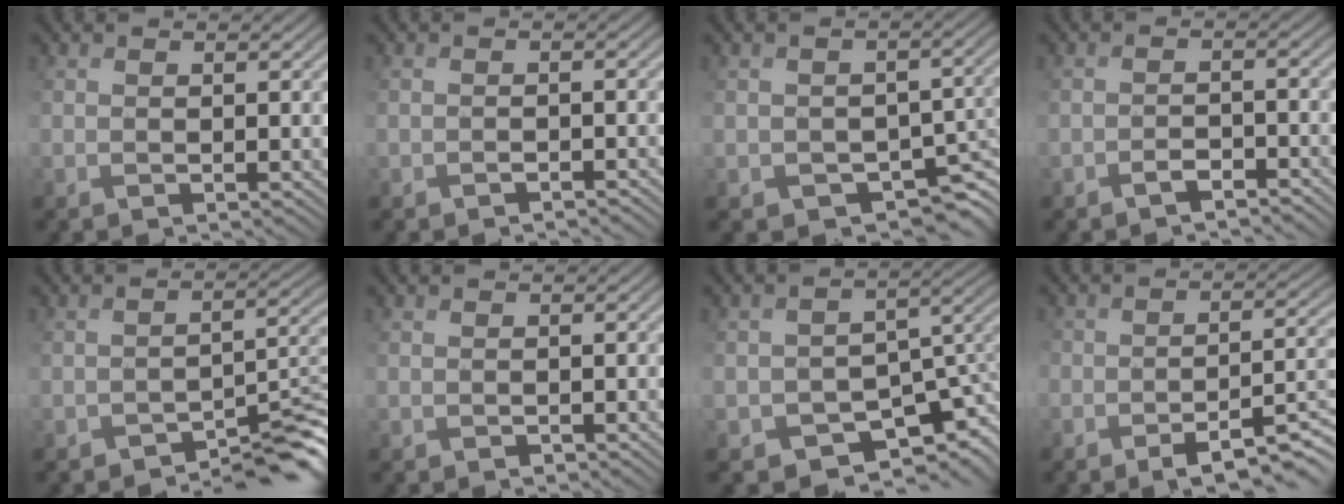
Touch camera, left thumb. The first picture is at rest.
{"total": 1.2, "force": [-1.2, 0.0, 0.2], "torque": [0.006, 0.001, -0.018]}
{"total": 6.0, "force": [-2.4, 4.6, 3.1], "torque": [-0.043, -0.027, -0.029]}
{"total": 1.9, "force": [-1.7, 0.4, 0.7], "torque": [-0.002, 0.007, -0.030]}
{"total": 5.4, "force": [-4.2, 1.7, 2.8], "torque": [-0.017, -0.005, -0.067]}
{"total": 0.6, "force": [-0.5, 0.3, 0.0], "torque": [0.005, -0.002, -0.011]}
{"total": 9.8, "force": [-5.6, 6.6, 4.5], "torque": [-0.072, -0.029, -0.063]}
{"total": 7.4, "force": [-5.0, 2.6, 4.8], "torque": [-0.060, -0.005, -0.078]}